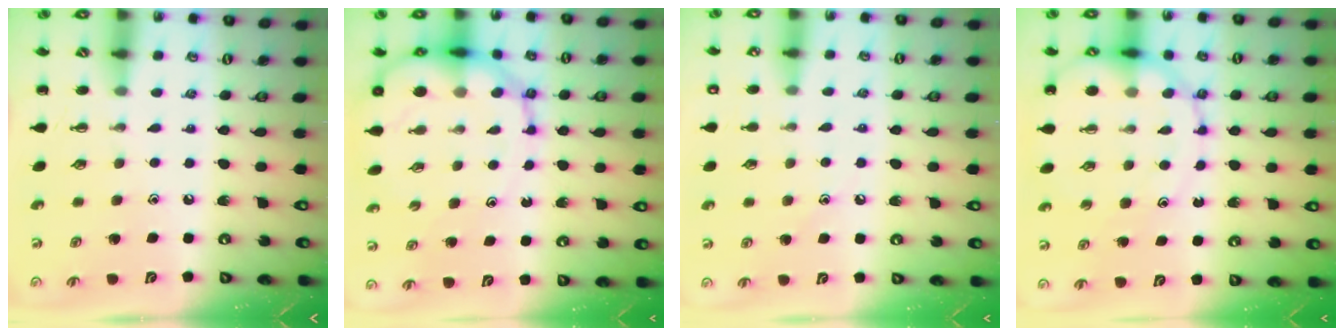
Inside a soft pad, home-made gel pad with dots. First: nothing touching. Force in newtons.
{"total": 15.1, "press": 14.7, "slide": 3.7}
{"total": 6.8, "press": 6.6, "slide": 1.9}
{"total": 12.2, "press": 11.9, "slide": 3.0}